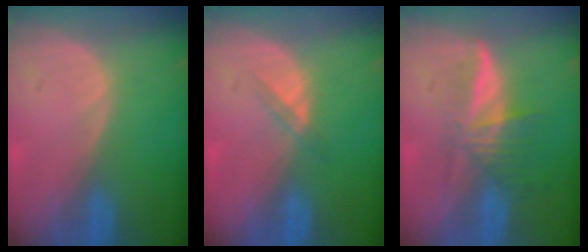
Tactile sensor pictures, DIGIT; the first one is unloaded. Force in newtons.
{"total": 1.8, "press": 1.4, "slide": 1.0}
{"total": 5.8, "press": 5.3, "slide": 2.5}